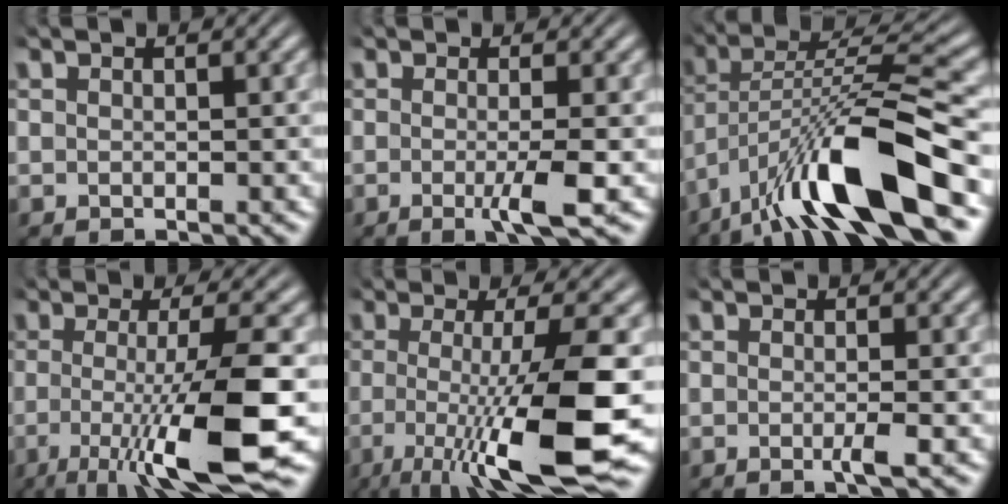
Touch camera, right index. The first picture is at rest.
{"total": 2.9, "force": [-0.7, 0.1, 2.9], "torque": [-0.045, -0.009, -0.010]}
{"total": 8.9, "force": [-1.5, 3.9, 7.9], "torque": [-0.148, -0.011, -0.009]}
{"total": 8.8, "force": [-2.7, 2.1, 8.2], "torque": [-0.142, -0.028, -0.023]}
{"total": 9.7, "force": [-2.4, 2.5, 9.1], "torque": [-0.156, -0.030, -0.013]}
{"total": 1.2, "force": [-0.2, -0.3, 1.1], "torque": [-0.021, -0.001, -0.007]}